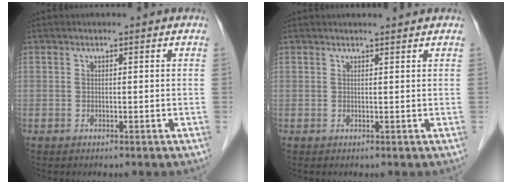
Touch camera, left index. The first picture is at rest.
{"total": 2.0, "force": [1.9, -0.2, 0.4], "torque": [-0.008, 0.006, 0.027]}